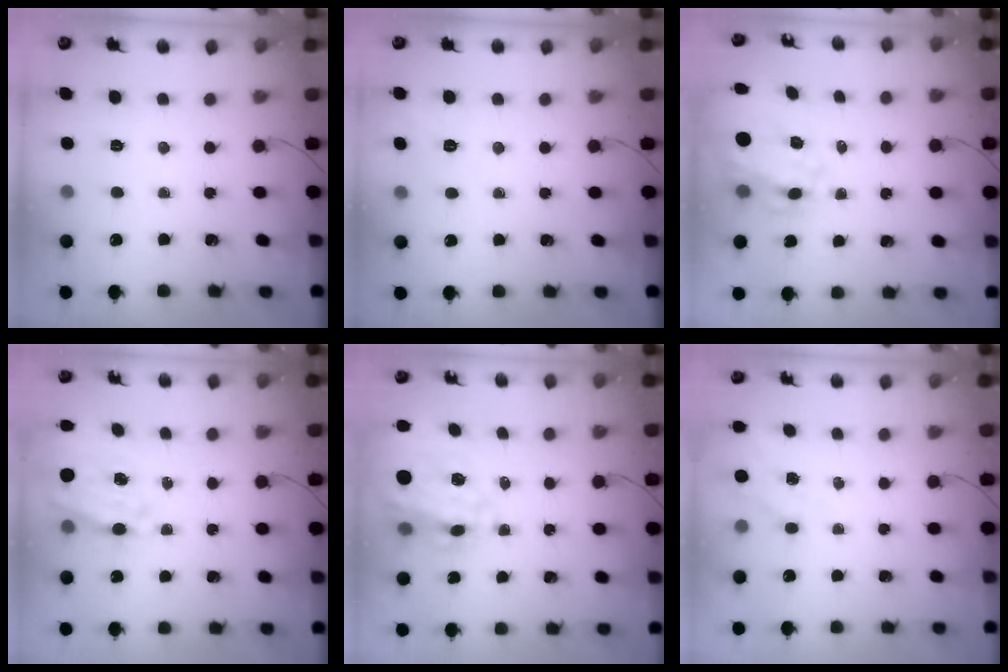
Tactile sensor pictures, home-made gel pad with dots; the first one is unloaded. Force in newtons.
{"total": 1.8, "press": 0.4, "slide": 1.8}
{"total": 6.2, "press": 5.3, "slide": 3.2}
{"total": 14.8, "press": 14.3, "slide": 3.8}
{"total": 21.9, "press": 21.4, "slide": 4.8}
{"total": 4.7, "press": 4.6, "slide": 0.9}